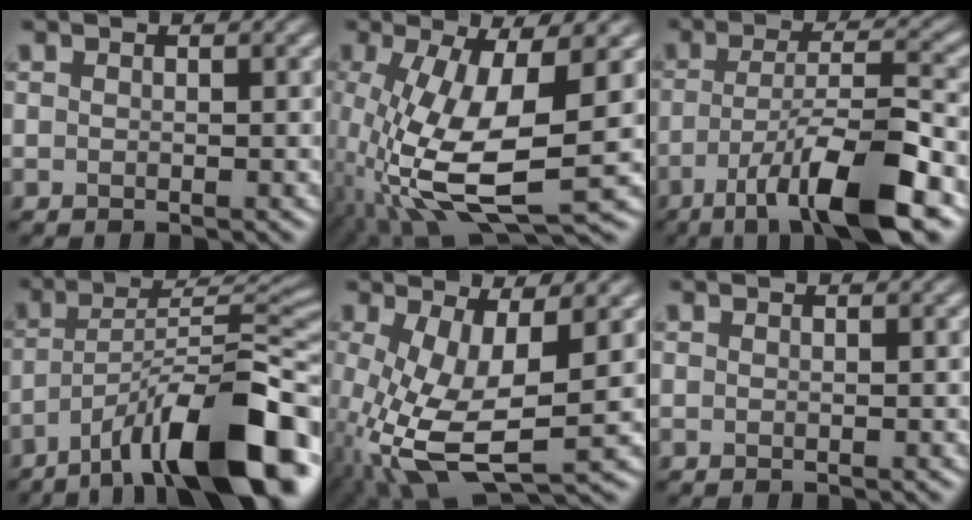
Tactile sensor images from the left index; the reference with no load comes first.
{"total": 10.6, "force": [-2.4, 3.8, 9.6], "torque": [-0.213, -0.018, -0.040]}
{"total": 9.6, "force": [-5.3, 2.0, 7.7], "torque": [-0.128, 0.008, -0.091]}
{"total": 13.6, "force": [-8.2, 3.8, 10.2], "torque": [-0.152, 0.014, -0.142]}
{"total": 9.4, "force": [-1.8, 3.9, 8.3], "torque": [-0.193, -0.014, -0.032]}
{"total": 0.0}